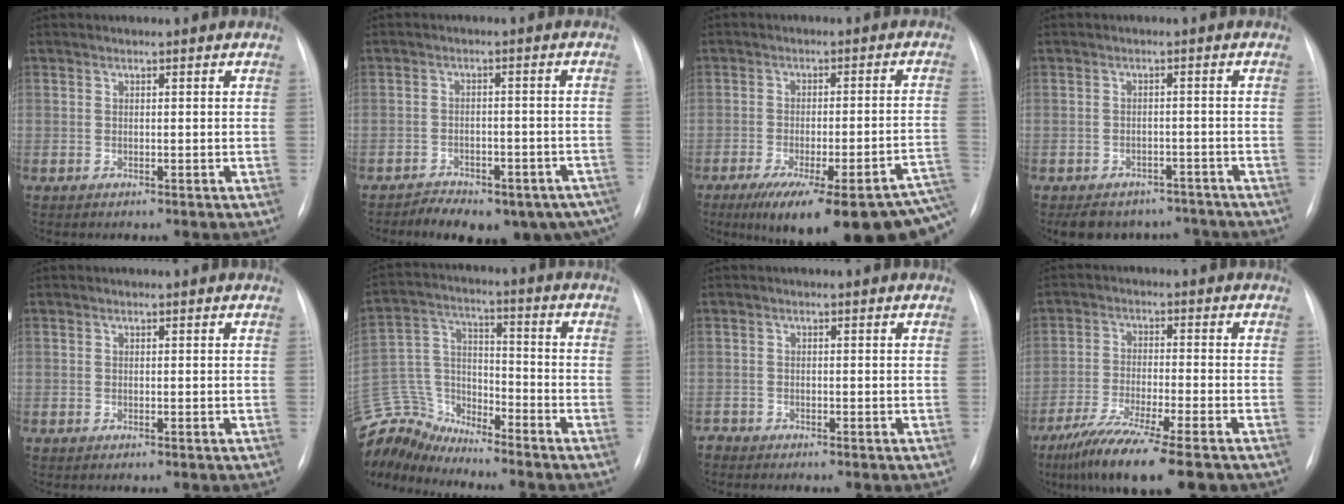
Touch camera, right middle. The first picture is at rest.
{"total": 15.4, "force": [-11.6, 7.3, 6.9], "torque": [-0.084, 0.021, -0.137]}
{"total": 23.7, "force": [-15.1, 3.9, 17.8], "torque": [-0.180, -0.007, -0.198]}
{"total": 9.2, "force": [-7.9, 4.6, 1.3], "torque": [-0.007, 0.012, -0.096]}
{"total": 0.0}
{"total": 12.6, "force": [-12.5, 1.9, 0.7], "torque": [-0.024, 0.046, -0.243]}
{"total": 1.1, "force": [-1.1, -0.2, -0.2], "torque": [0.007, -0.005, -0.021]}
{"total": 12.8, "force": [-9.1, 0.5, 8.9], "torque": [-0.155, -0.037, -0.151]}